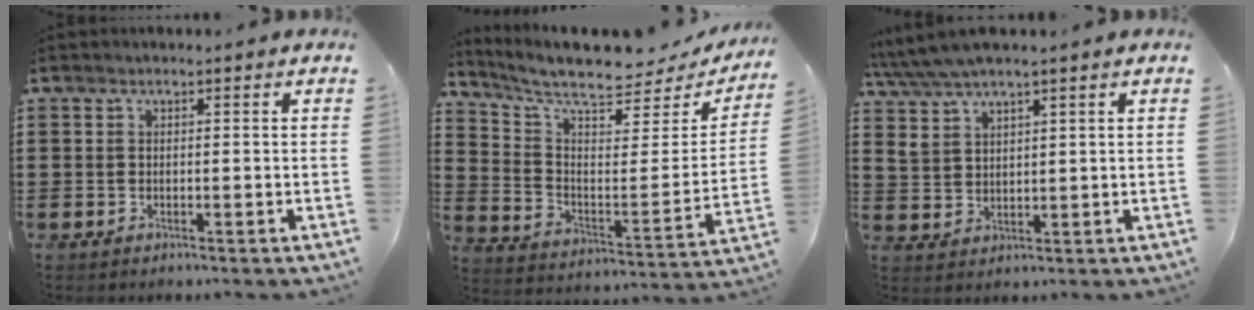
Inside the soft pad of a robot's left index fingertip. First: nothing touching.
{"total": 8.5, "force": [7.3, 1.3, 4.1], "torque": [-0.105, -0.059, 0.122]}
{"total": 4.1, "force": [3.2, 1.3, 2.1], "torque": [-0.053, 0.000, 0.057]}